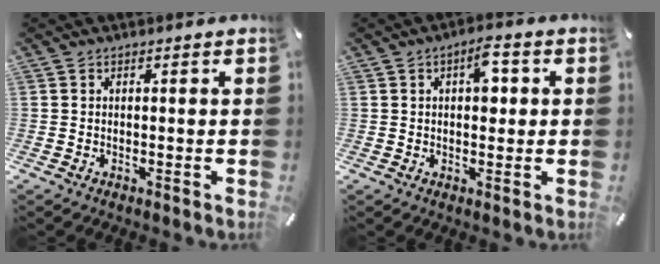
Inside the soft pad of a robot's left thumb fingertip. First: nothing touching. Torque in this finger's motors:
{"motor_torque": [0.29, -0.16, 0.35, 0.29, 0.06]}